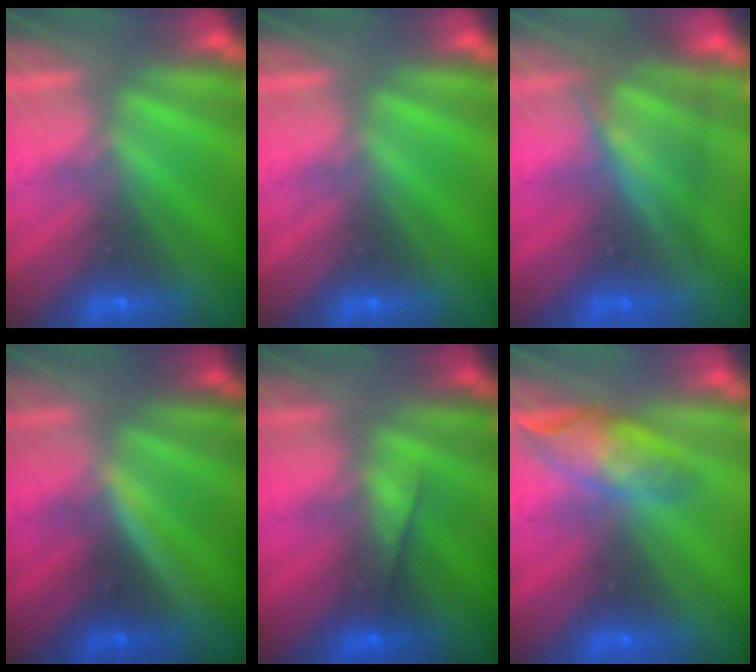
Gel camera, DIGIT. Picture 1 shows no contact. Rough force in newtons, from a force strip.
{"total": 0.0}
{"total": 4.7}
{"total": 3.4}
{"total": 4.7}
{"total": 4.8}